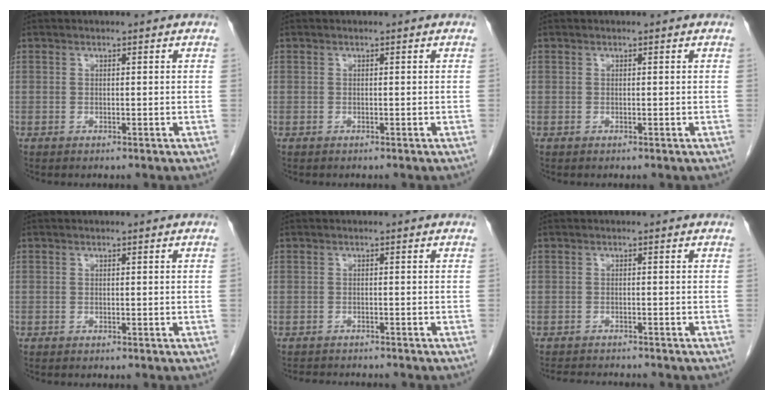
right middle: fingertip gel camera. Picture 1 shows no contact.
{"total": 0.0}
{"total": 0.0}
{"total": 0.0}
{"total": 4.4, "force": [-4.2, 0.6, 1.1], "torque": [-0.014, -0.010, -0.061]}
{"total": 5.8, "force": [-5.5, 0.6, 1.6], "torque": [-0.023, -0.011, -0.082]}